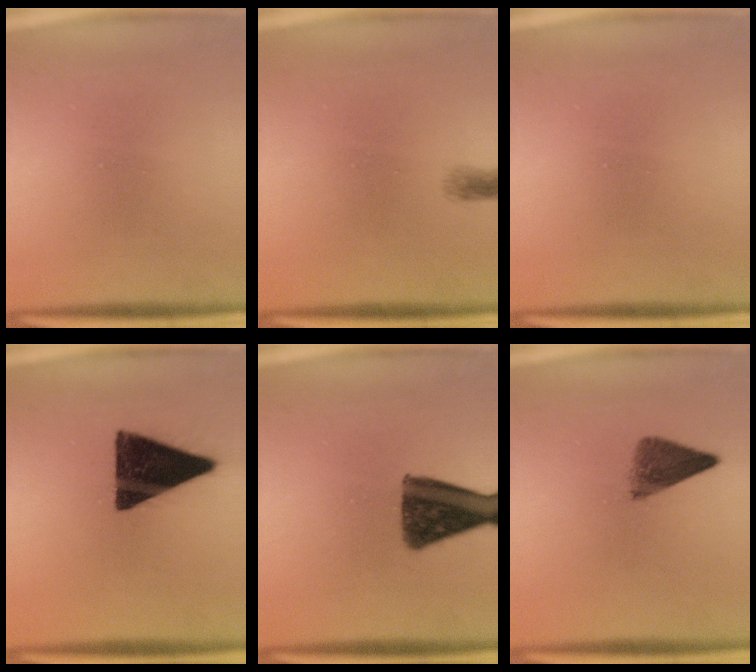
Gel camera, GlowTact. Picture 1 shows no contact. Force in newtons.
{"total": 0.6}
{"total": 0.0}
{"total": 15.4}
{"total": 12.0}
{"total": 4.8}